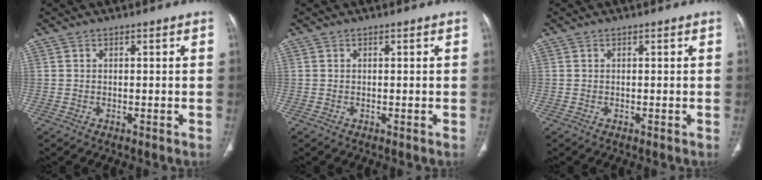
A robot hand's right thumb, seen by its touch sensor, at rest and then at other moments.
{"total": 0.0}
{"total": 0.0}